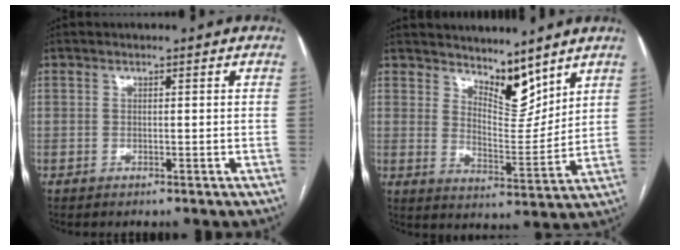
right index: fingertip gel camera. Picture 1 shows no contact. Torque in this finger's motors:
{"motor_torque": [-0.06, 0.43, 0.11, 0.01]}